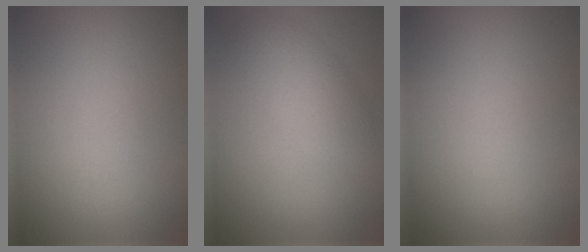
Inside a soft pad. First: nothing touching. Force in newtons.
{"total": 3.5, "press": 3.5, "slide": 0.2}
{"total": 0.0}